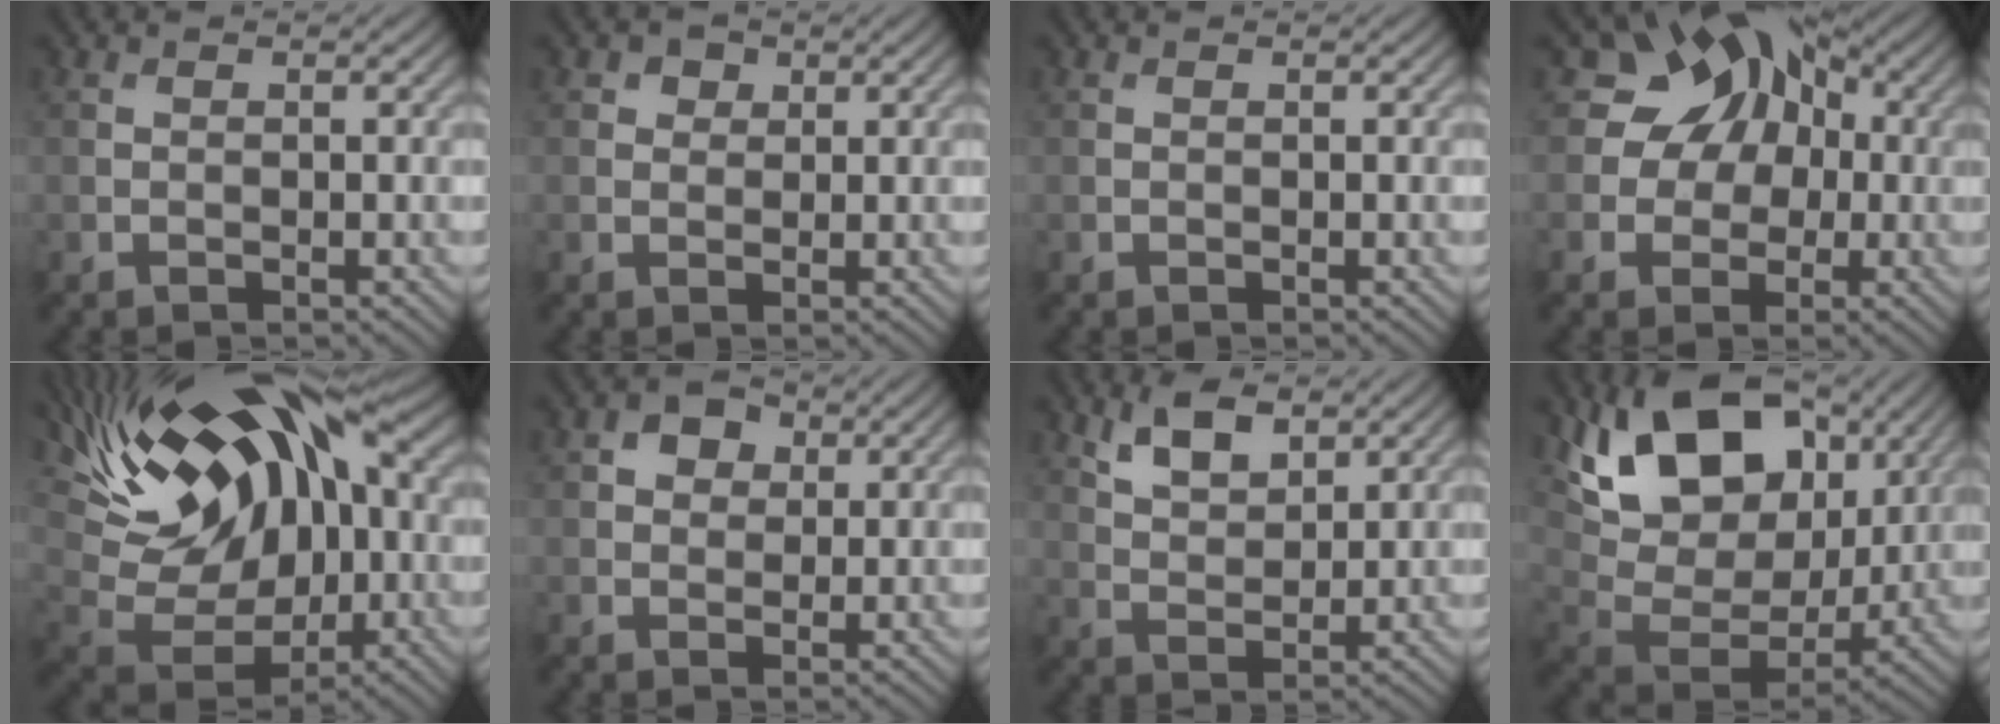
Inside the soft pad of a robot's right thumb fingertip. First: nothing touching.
{"total": 1.8, "force": [0.9, 1.4, 0.6], "torque": [-0.008, 0.001, 0.012]}
{"total": 0.0}
{"total": 10.5, "force": [2.1, 8.6, 5.6], "torque": [-0.087, 0.024, -0.003]}
{"total": 18.8, "force": [5.2, 11.0, 14.3], "torque": [-0.261, 0.042, 0.081]}
{"total": 3.5, "force": [1.4, 2.6, 1.9], "torque": [-0.034, 0.006, 0.018]}
{"total": 5.7, "force": [3.5, 2.6, 3.6], "torque": [-0.077, 0.001, 0.070]}
{"total": 16.5, "force": [8.1, 10.1, 10.1], "torque": [-0.215, 0.009, 0.146]}